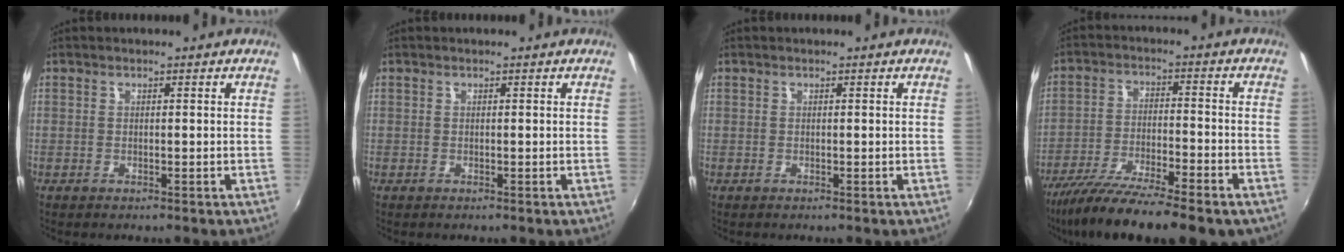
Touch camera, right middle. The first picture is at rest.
{"total": 0.0}
{"total": 0.0}
{"total": 18.2, "force": [-14.1, 3.0, 11.1], "torque": [-0.208, -0.050, -0.232]}